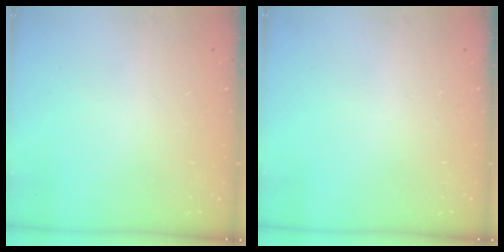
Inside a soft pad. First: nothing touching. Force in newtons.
{"total": 0.0}